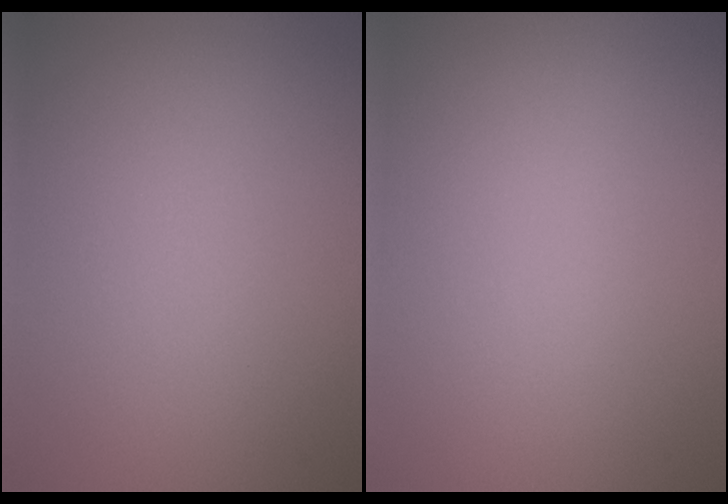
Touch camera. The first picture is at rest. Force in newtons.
{"total": 0.0}